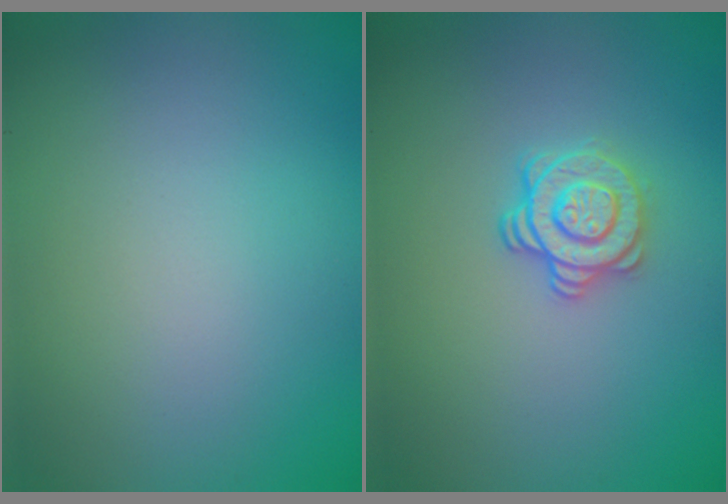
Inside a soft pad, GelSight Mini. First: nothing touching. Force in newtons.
{"total": 2.9, "press": 2.5, "slide": 1.3}